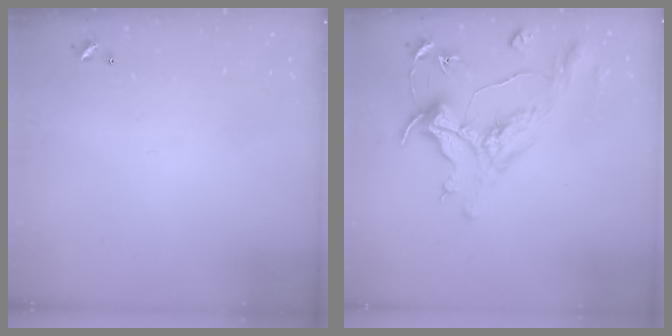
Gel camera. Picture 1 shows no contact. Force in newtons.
{"total": 1.5, "press": 0.8, "slide": 1.2}